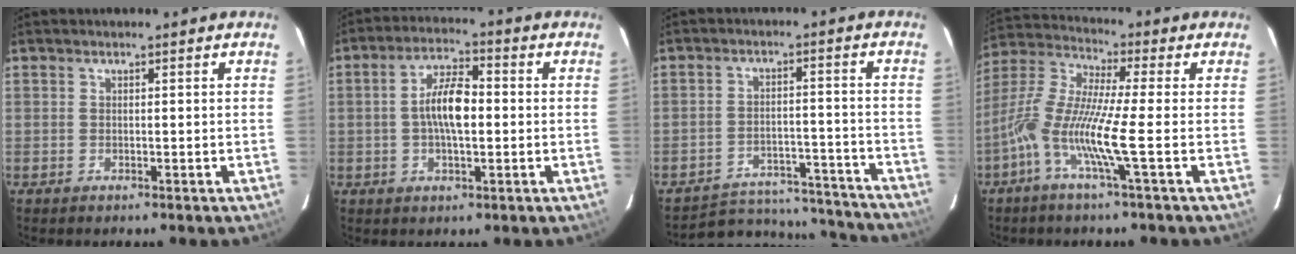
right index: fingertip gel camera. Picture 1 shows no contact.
{"total": 7.9, "force": [-0.2, 3.0, 7.3], "torque": [-0.136, 0.013, -0.003]}
{"total": 18.8, "force": [-17.3, 5.7, 4.4], "torque": [-0.091, 0.030, -0.212]}
{"total": 10.5, "force": [-3.6, -0.7, 9.9], "torque": [-0.204, 0.004, -0.081]}